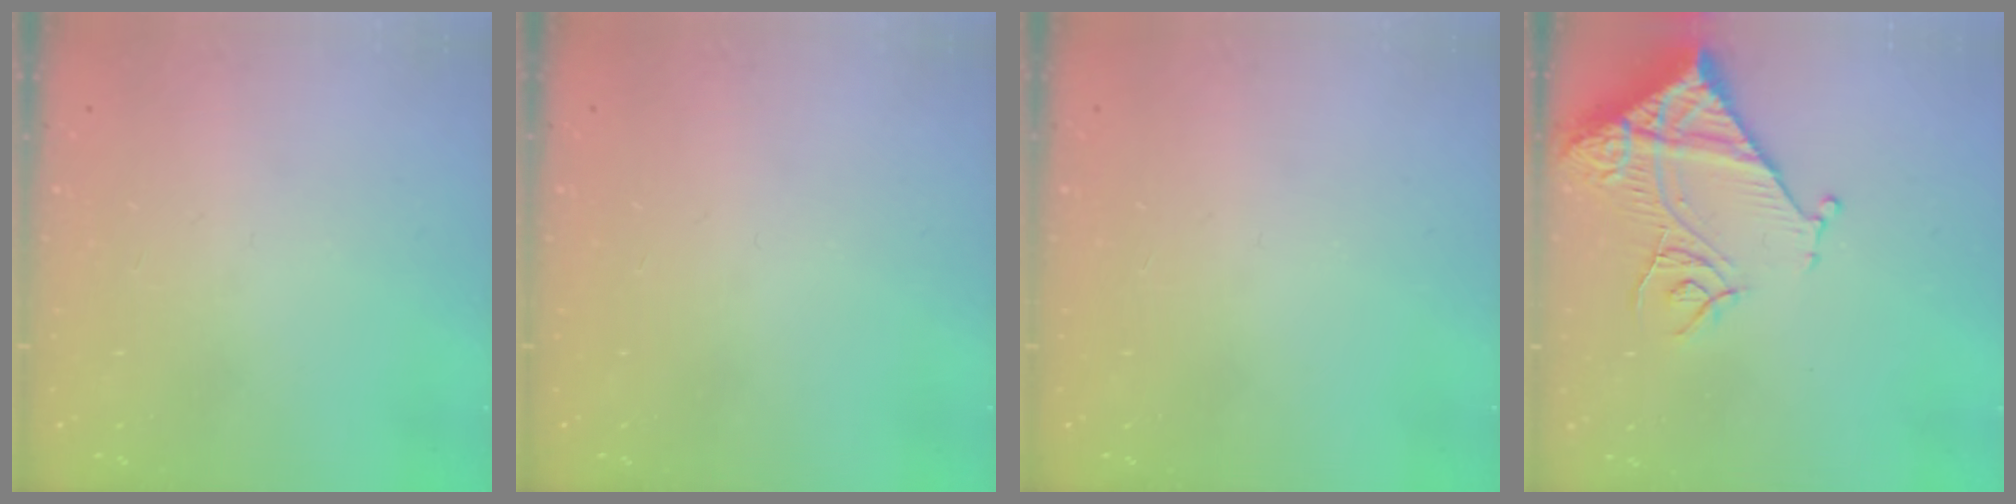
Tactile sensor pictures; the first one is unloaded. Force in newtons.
{"total": 0.0}
{"total": 0.0}
{"total": 14.9, "press": 14.8, "slide": 1.6}